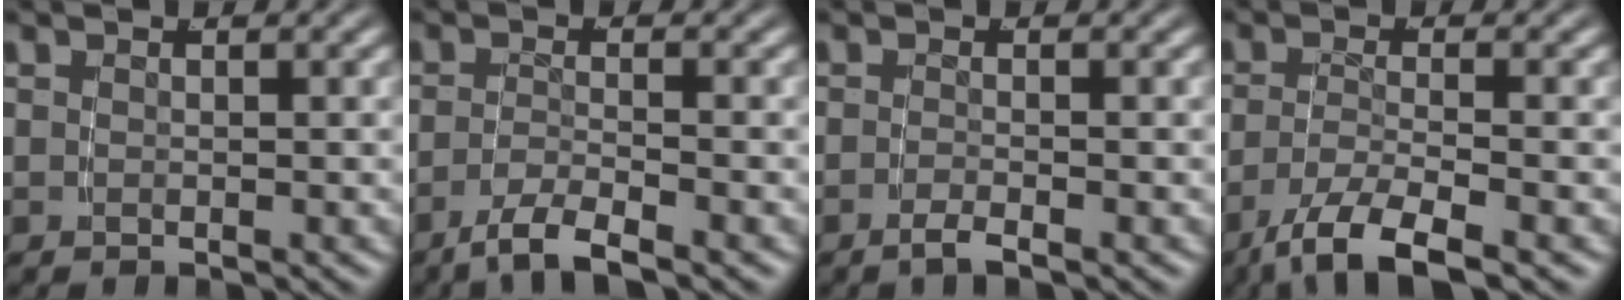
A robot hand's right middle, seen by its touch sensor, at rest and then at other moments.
{"total": 3.7, "force": [-2.9, 0.1, 2.2], "torque": [-0.042, -0.011, -0.044]}
{"total": 1.7, "force": [-1.5, -0.4, 0.8], "torque": [-0.019, -0.003, -0.026]}
{"total": 6.2, "force": [-4.4, 1.4, 4.2], "torque": [-0.074, -0.027, -0.055]}